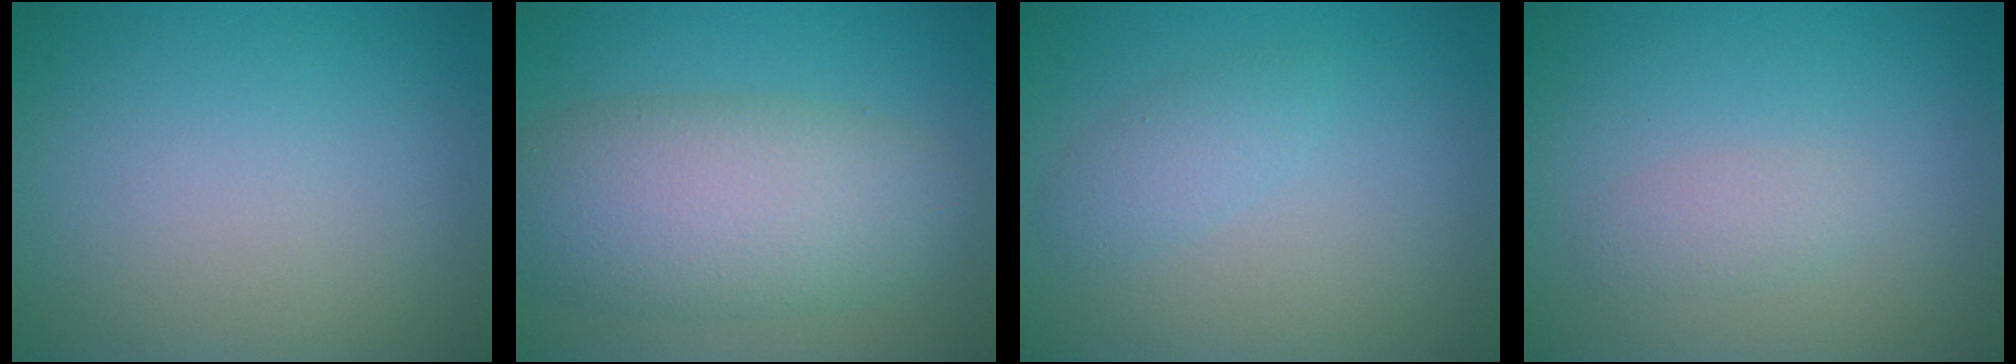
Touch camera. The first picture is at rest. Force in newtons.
{"total": 8.2, "press": 8.2, "slide": 0.3}
{"total": 1.6, "press": 1.6, "slide": 0.0}
{"total": 1.4, "press": 1.4, "slide": 0.1}